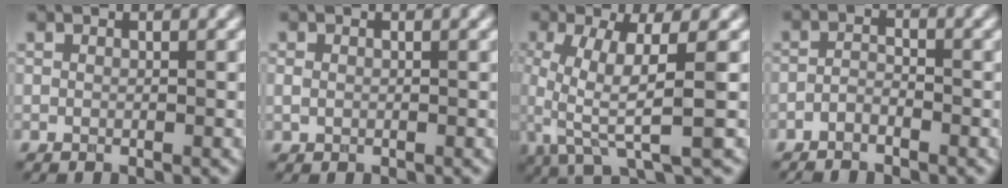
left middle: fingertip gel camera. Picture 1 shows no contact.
{"total": 0.8, "force": [0.0, 0.7, 0.4], "torque": [-0.008, -0.001, -0.001]}
{"total": 7.1, "force": [-0.8, 1.9, 6.7], "torque": [-0.142, -0.004, -0.016]}
{"total": 1.5, "force": [-1.2, 0.5, 0.7], "torque": [-0.015, 0.003, -0.028]}